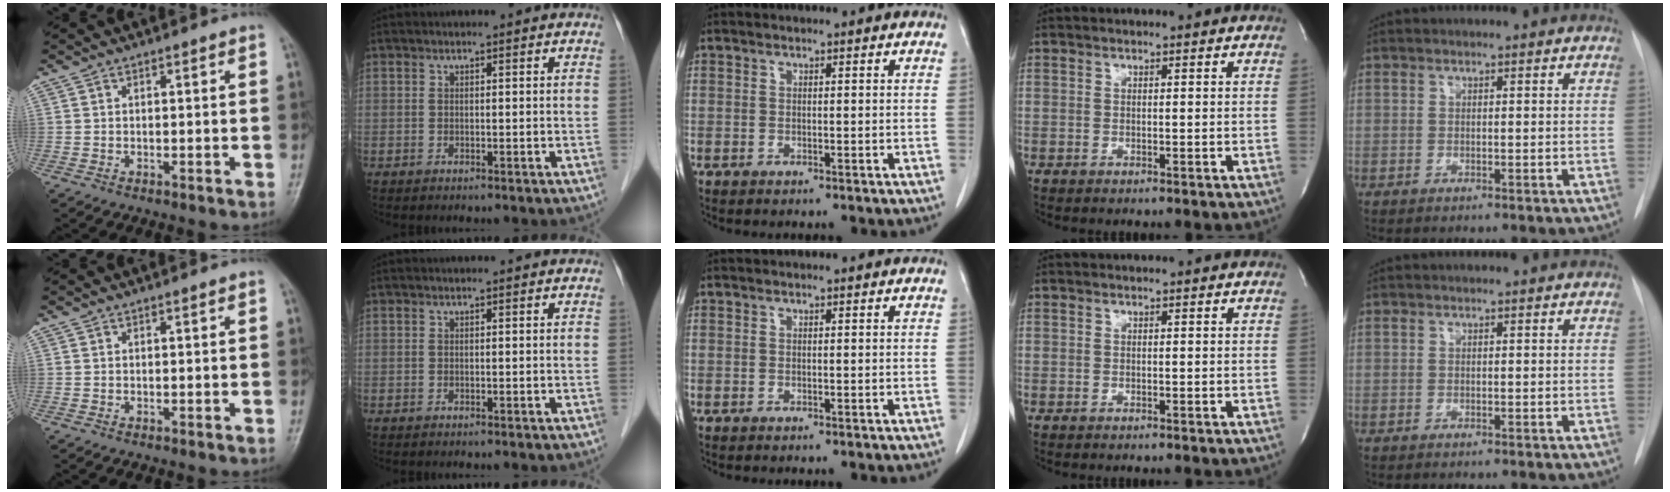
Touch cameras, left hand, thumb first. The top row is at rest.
{}